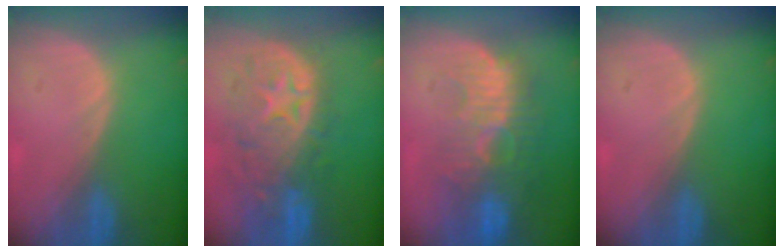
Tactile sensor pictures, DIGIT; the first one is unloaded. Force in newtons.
{"total": 11.0, "press": 9.8, "slide": 5.1}
{"total": 10.7, "press": 9.4, "slide": 5.0}
{"total": 0.0}